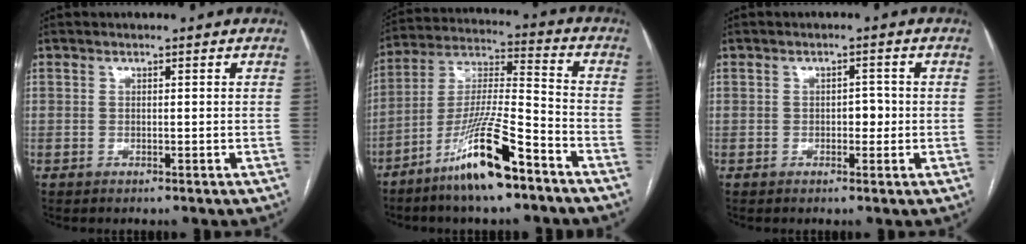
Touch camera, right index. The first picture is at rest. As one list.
[{"total": 14.4, "force": [-9.0, 1.3, 11.1], "torque": [-0.220, -0.017, -0.167]}, {"total": 2.1, "force": [-0.3, 1.2, 1.7], "torque": [-0.018, 0.005, -0.005]}]